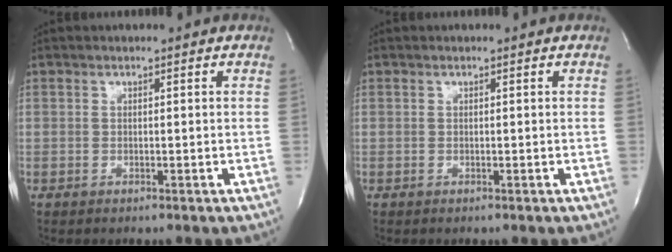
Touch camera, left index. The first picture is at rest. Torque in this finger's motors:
{"motor_torque": [-0.01, 0.00, 0.00, 0.00]}